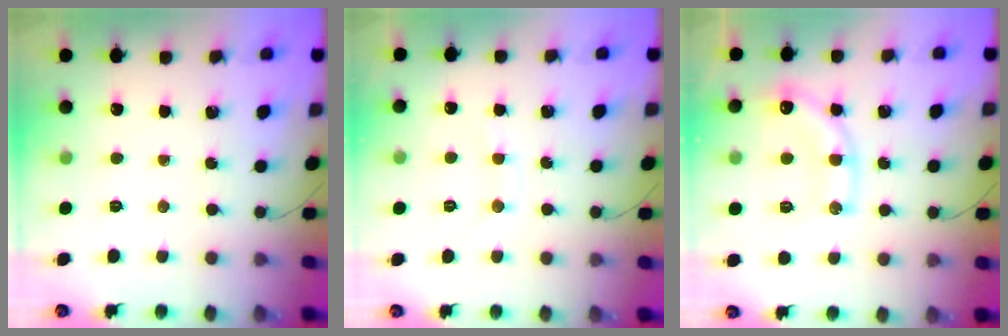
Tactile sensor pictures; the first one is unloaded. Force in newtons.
{"total": 6.9, "press": 6.8, "slide": 1.4}
{"total": 15.3, "press": 15.1, "slide": 2.3}